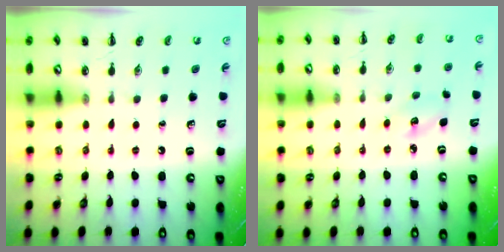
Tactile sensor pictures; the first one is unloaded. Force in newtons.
{"total": 4.2, "press": 4.0, "slide": 1.2}